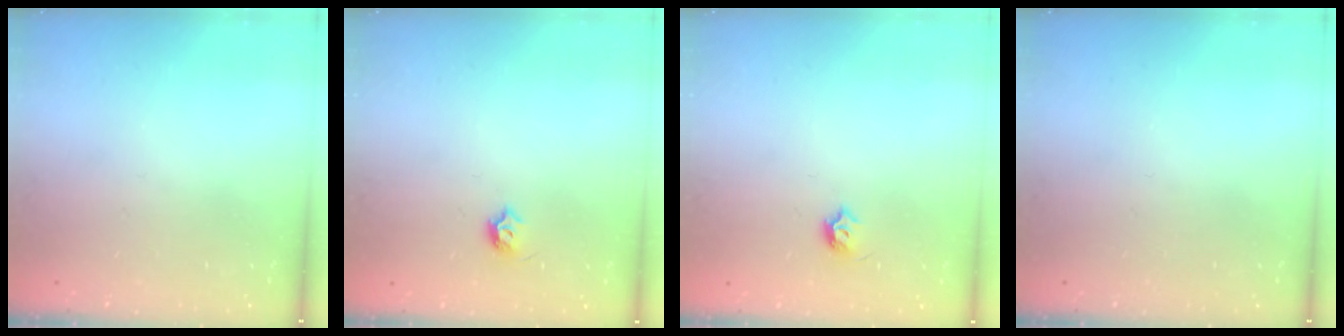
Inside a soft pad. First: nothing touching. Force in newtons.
{"total": 4.5, "press": 4.3, "slide": 1.0}
{"total": 4.5, "press": 4.3, "slide": 1.0}
{"total": 0.0}